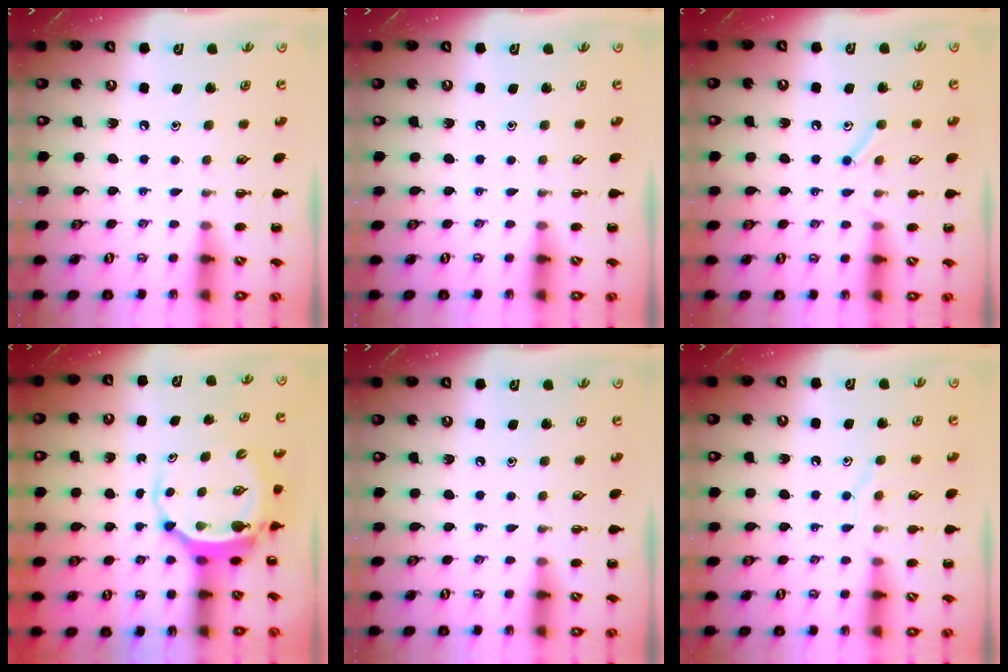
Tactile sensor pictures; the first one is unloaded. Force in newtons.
{"total": 0.0}
{"total": 8.0, "press": 7.9, "slide": 0.6}
{"total": 5.1, "press": 5.0, "slide": 1.2}
{"total": 0.0}
{"total": 6.8, "press": 6.8, "slide": 0.8}